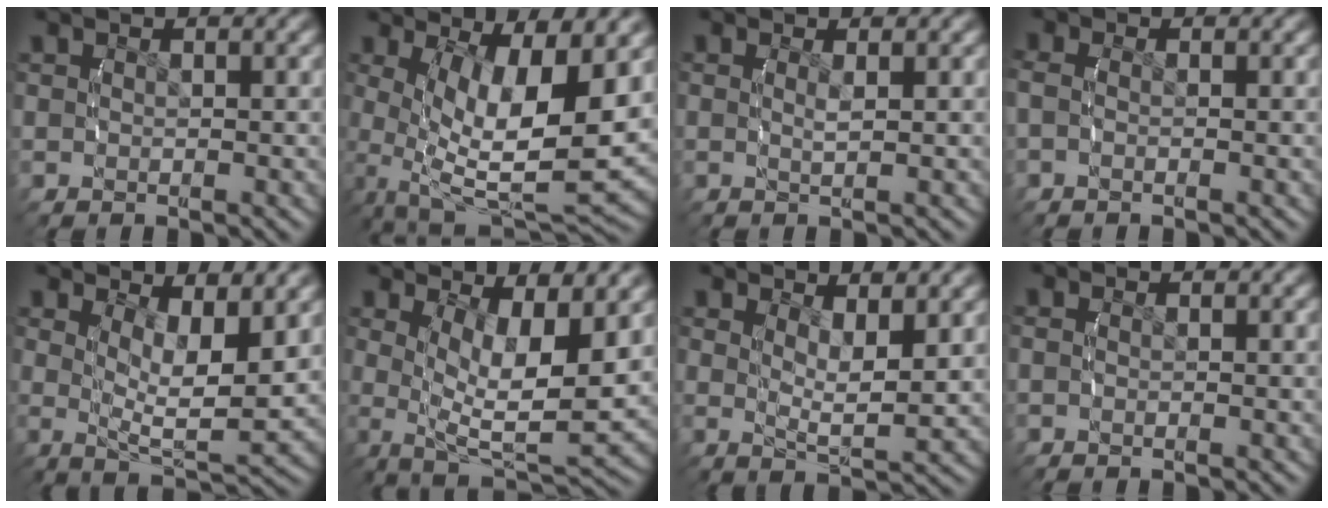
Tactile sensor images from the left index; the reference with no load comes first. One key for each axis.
{"total": 11.0, "fx": -0.9, "fy": 5.6, "fz": 9.4, "tx": -0.187, "ty": -0.049, "tz": 0.003}
{"total": 0.8, "fx": 0.3, "fy": -0.1, "fz": 0.7, "tx": -0.019, "ty": -0.004, "tz": 0.002}
{"total": 1.5, "fx": -0.4, "fy": 1.2, "fz": 0.8, "tx": -0.034, "ty": 0.000, "tz": -0.015}
{"total": 5.6, "fx": 1.0, "fy": 2.4, "fz": 4.9, "tx": -0.084, "ty": -0.021, "tz": 0.011}
{"total": 8.9, "fx": -0.4, "fy": 4.4, "fz": 7.7, "tx": -0.132, "ty": -0.035, "tz": 0.001}
{"total": 3.1, "fx": 1.4, "fy": 0.7, "fz": 2.6, "tx": -0.046, "ty": -0.014, "tz": 0.020}
{"total": 0.7, "fx": -0.3, "fy": 0.6, "fz": 0.1, "tx": -0.011, "ty": 0.000, "tz": -0.012}